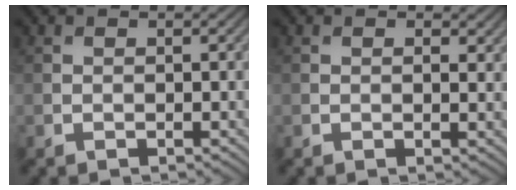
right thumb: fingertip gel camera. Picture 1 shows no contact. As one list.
[{"total": 2.2, "force": [0.9, 1.0, 1.7], "torque": [-0.028, -0.003, 0.016]}]